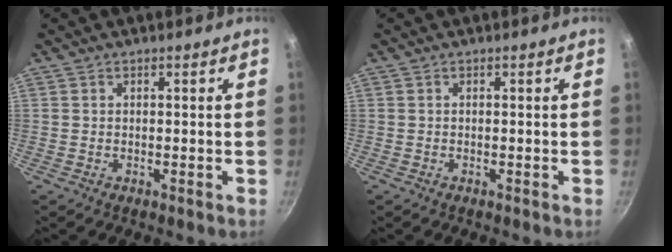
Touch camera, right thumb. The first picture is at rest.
{"total": 0.0}